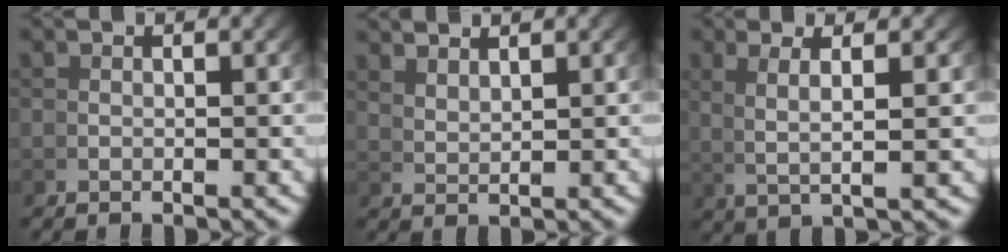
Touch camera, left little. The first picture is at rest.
{"total": 2.8, "force": [2.6, -0.7, 0.5], "torque": [-0.001, 0.001, 0.058]}
{"total": 4.3, "force": [2.2, 0.1, 3.7], "torque": [-0.049, 0.020, 0.039]}